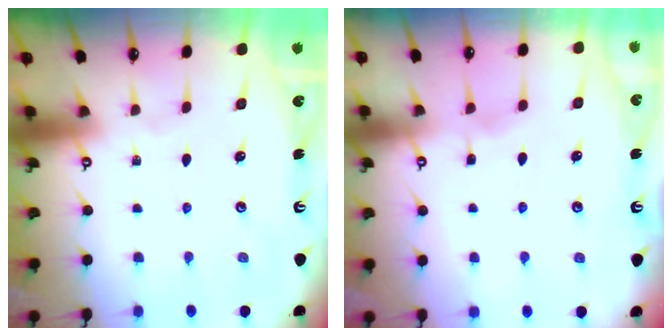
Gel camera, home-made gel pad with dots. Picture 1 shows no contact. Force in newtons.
{"total": 2.8, "press": 2.8, "slide": 0.3}